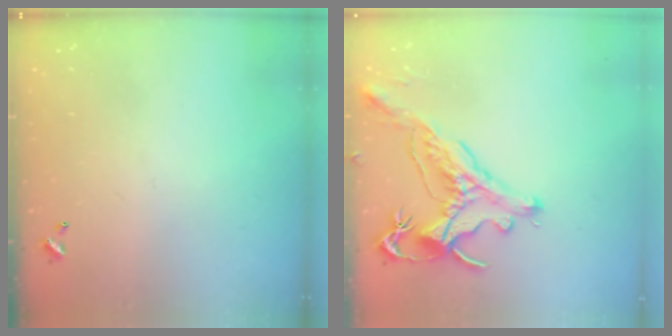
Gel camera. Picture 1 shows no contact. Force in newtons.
{"total": 1.2, "press": 0.9, "slide": 0.9}